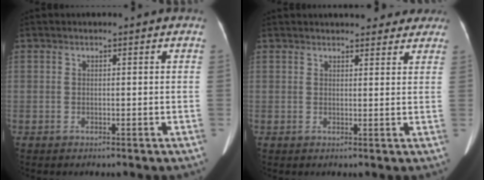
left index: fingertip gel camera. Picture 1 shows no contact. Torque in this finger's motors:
{"motor_torque": [0.24, -0.54, 0.00, 0.01]}